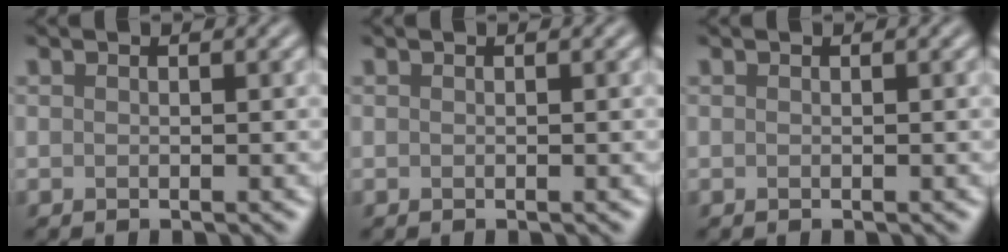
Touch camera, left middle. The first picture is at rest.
{"total": 0.0}
{"total": 0.0}